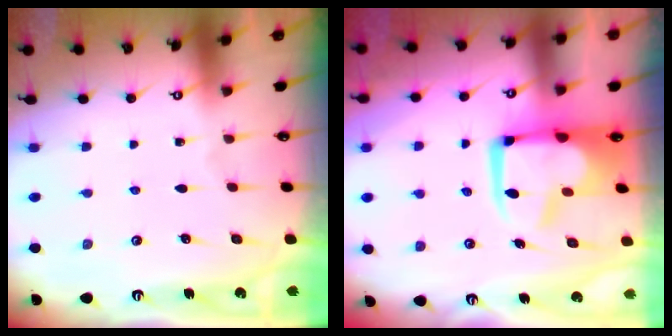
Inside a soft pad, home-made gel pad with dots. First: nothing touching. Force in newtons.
{"total": 10.6, "press": 10.5, "slide": 1.2}